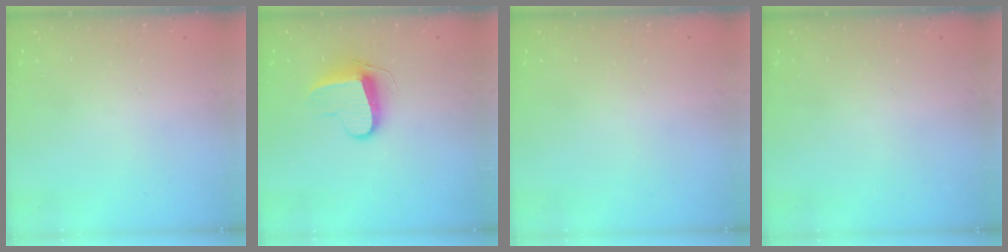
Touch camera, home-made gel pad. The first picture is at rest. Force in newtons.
{"total": 9.8, "press": 9.8, "slide": 0.5}
{"total": 0.6, "press": 0.6, "slide": 0.2}
{"total": 0.0}